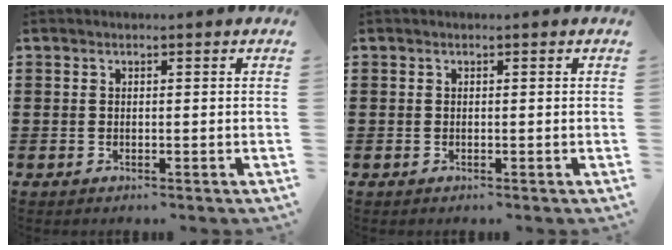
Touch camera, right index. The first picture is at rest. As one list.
[{"total": 0.0}]